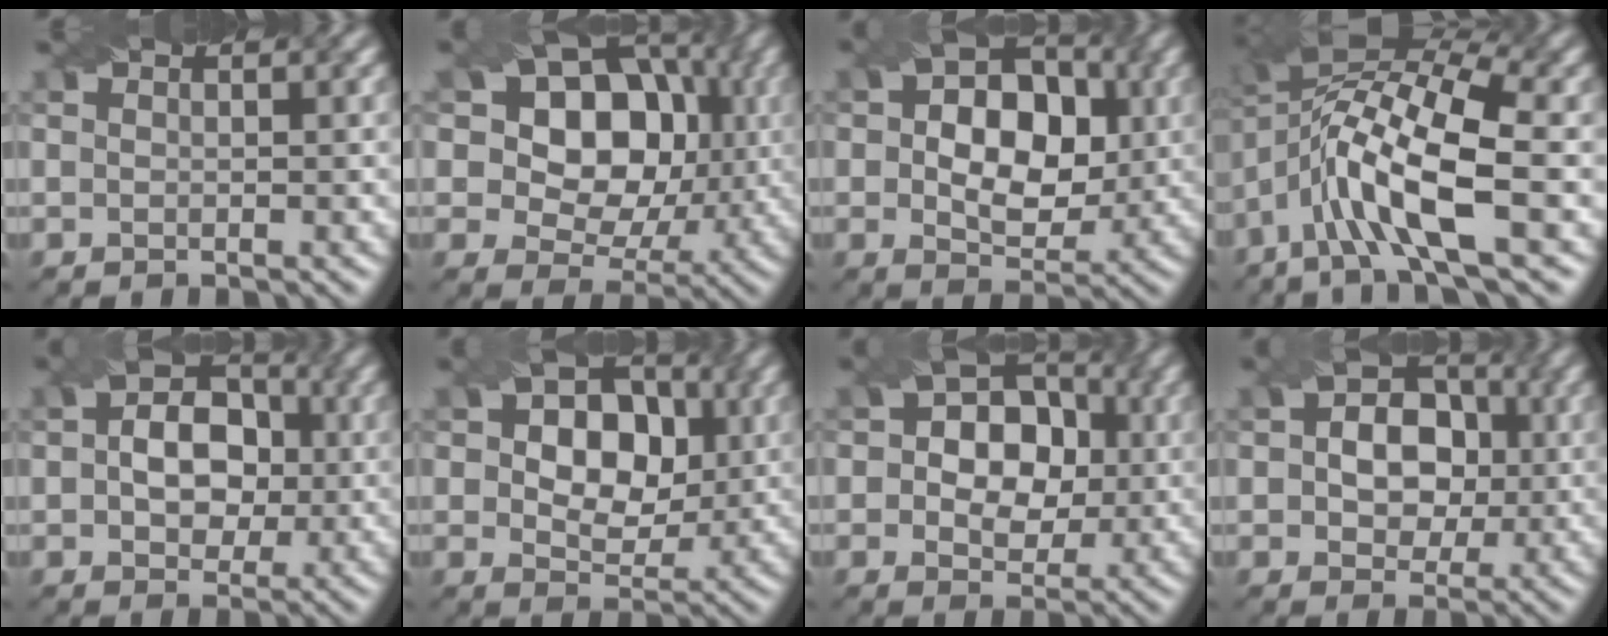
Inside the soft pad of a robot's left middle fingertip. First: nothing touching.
{"total": 13.0, "force": [3.4, 9.5, 8.2], "torque": [-0.126, 0.045, 0.031]}
{"total": 8.8, "force": [0.4, 6.1, 6.3], "torque": [-0.093, 0.002, 0.002]}
{"total": 11.6, "force": [-2.1, 3.5, 10.8], "torque": [-0.204, 0.013, -0.043]}
{"total": 6.2, "force": [0.1, 4.4, 4.4], "torque": [-0.068, 0.008, -0.006]}
{"total": 8.5, "force": [1.3, 6.2, 5.6], "torque": [-0.075, 0.017, 0.011]}
{"total": 7.8, "force": [0.7, 5.9, 5.0], "torque": [-0.055, 0.020, -0.006]}
{"total": 6.7, "force": [0.4, 4.9, 4.5], "torque": [-0.058, 0.011, -0.003]}